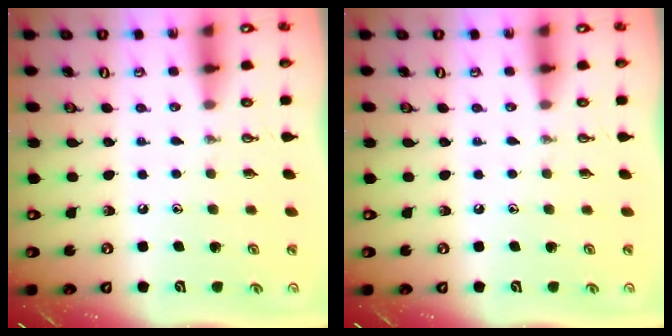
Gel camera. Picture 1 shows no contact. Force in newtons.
{"total": 0.0}